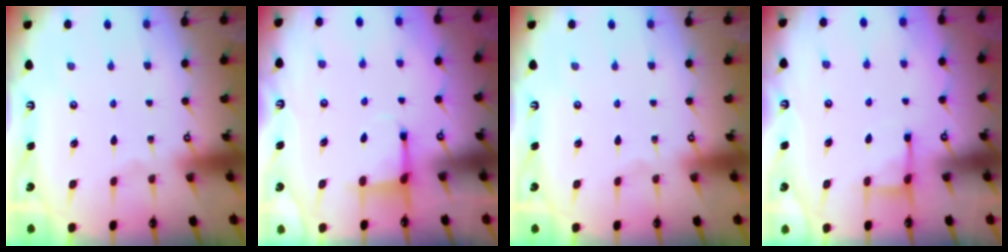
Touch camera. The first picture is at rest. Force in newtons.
{"total": 3.3, "press": 3.1, "slide": 0.9}
{"total": 0.0}
{"total": 4.0, "press": 3.9, "slide": 0.6}